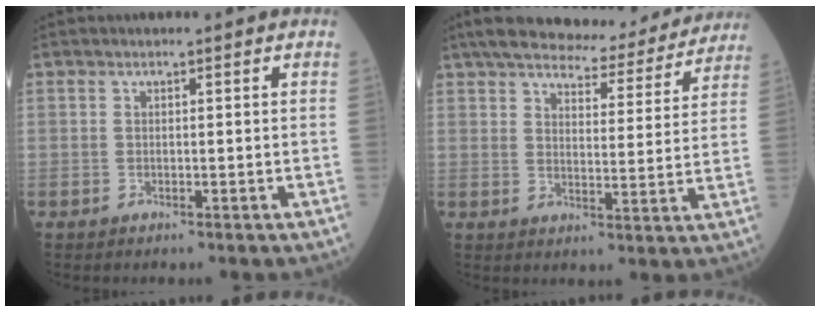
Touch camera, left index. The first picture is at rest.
{"total": 19.8, "force": [17.7, 4.4, 7.6], "torque": [-0.106, 0.005, 0.226]}